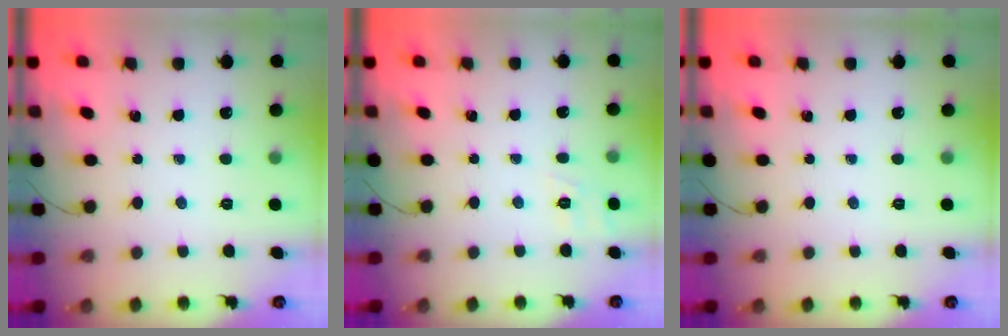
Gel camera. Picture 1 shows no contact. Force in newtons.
{"total": 8.4, "press": 8.1, "slide": 2.0}
{"total": 0.0}